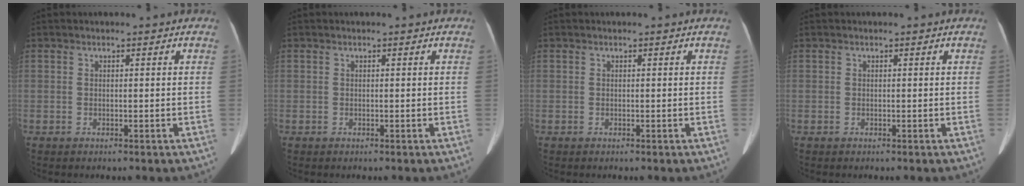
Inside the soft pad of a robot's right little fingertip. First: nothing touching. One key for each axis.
{"total": 0.0}
{"total": 0.0}
{"total": 0.0}